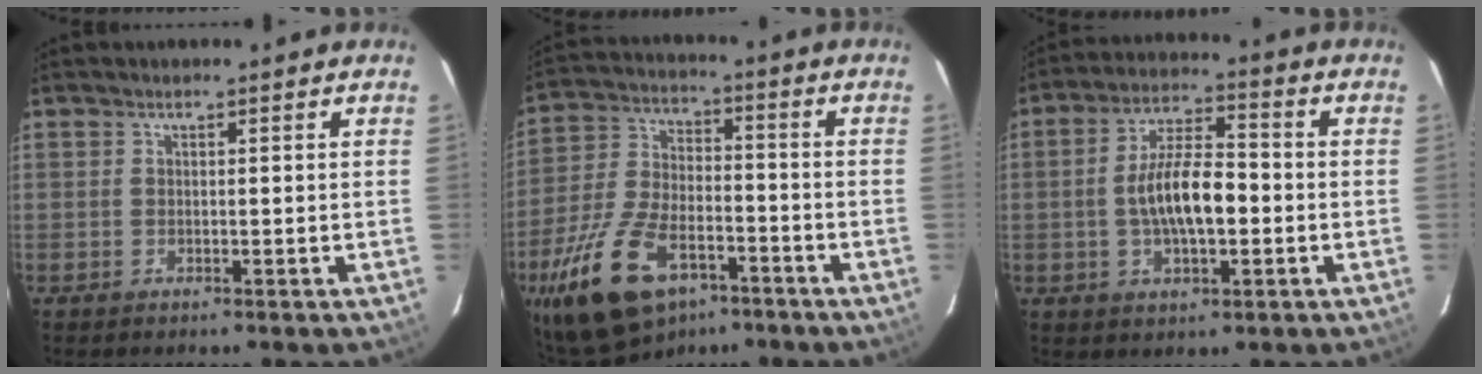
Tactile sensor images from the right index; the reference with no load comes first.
{"total": 18.9, "force": [-11.1, 9.6, 11.9], "torque": [-0.260, -0.016, -0.196]}
{"total": 10.5, "force": [-1.5, 4.0, 9.6], "torque": [-0.182, 0.008, -0.025]}